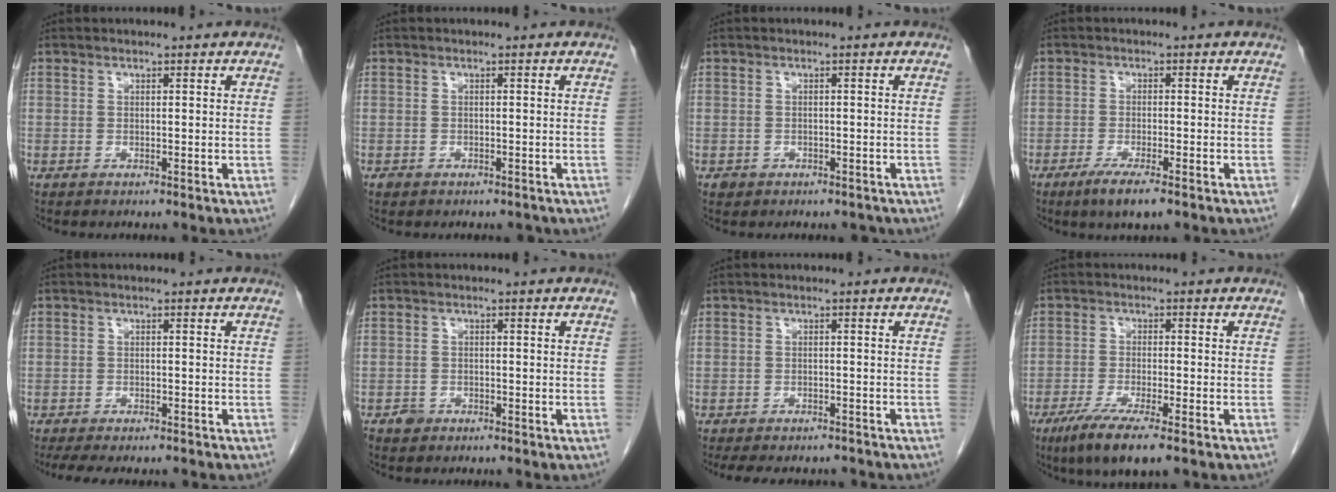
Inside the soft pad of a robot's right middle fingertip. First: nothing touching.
{"total": 1.6, "force": [-1.1, 1.1, 0.3], "torque": [-0.006, 0.003, -0.014]}
{"total": 2.1, "force": [-1.3, 1.6, 0.2], "torque": [-0.006, 0.006, -0.016]}
{"total": 5.1, "force": [-3.3, 0.6, 3.8], "torque": [-0.071, -0.013, -0.052]}
{"total": 8.2, "force": [-6.9, 2.5, 3.6], "torque": [-0.049, -0.007, -0.096]}
{"total": 1.2, "force": [-0.9, 0.8, 0.1], "torque": [-0.004, 0.003, -0.016]}
{"total": 10.6, "force": [-9.3, 3.6, 3.7], "torque": [-0.066, -0.001, -0.113]}
{"total": 8.1, "force": [-5.3, 0.6, 6.1], "torque": [-0.112, -0.023, -0.086]}